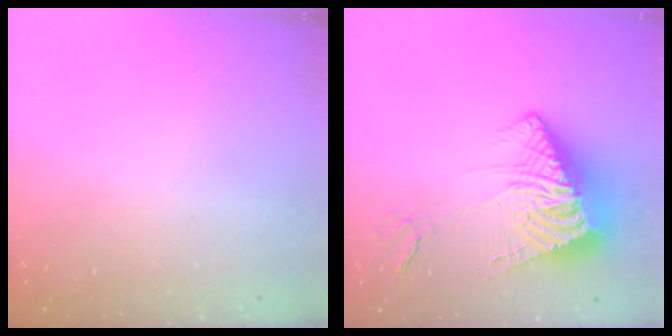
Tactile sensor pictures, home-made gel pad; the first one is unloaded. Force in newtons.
{"total": 16.3, "press": 16.2, "slide": 1.8}